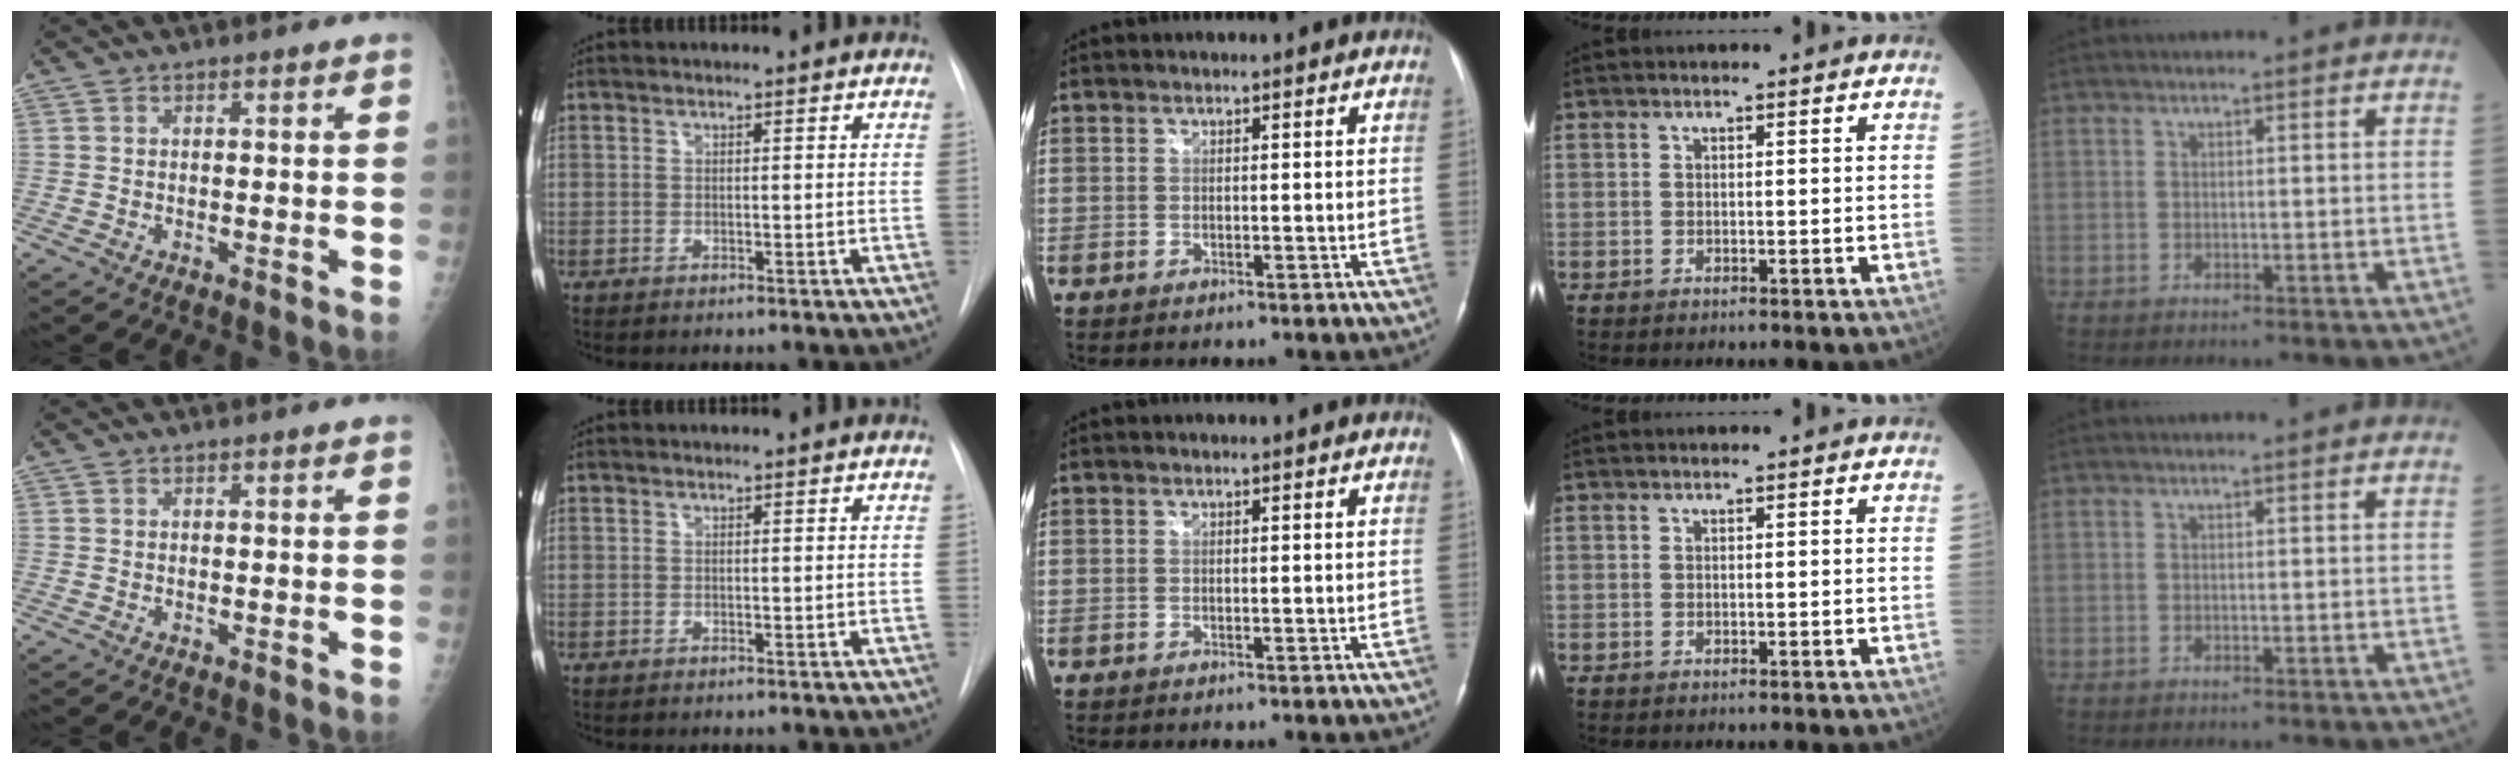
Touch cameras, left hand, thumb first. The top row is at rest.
{}